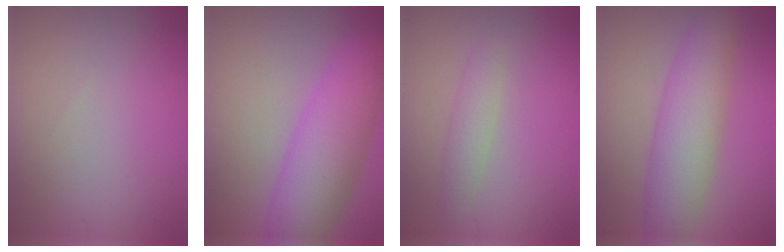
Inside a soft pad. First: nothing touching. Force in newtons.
{"total": 7.9, "press": 7.9, "slide": 0.2}
{"total": 2.1, "press": 2.1, "slide": 0.1}
{"total": 6.4, "press": 6.4, "slide": 0.2}